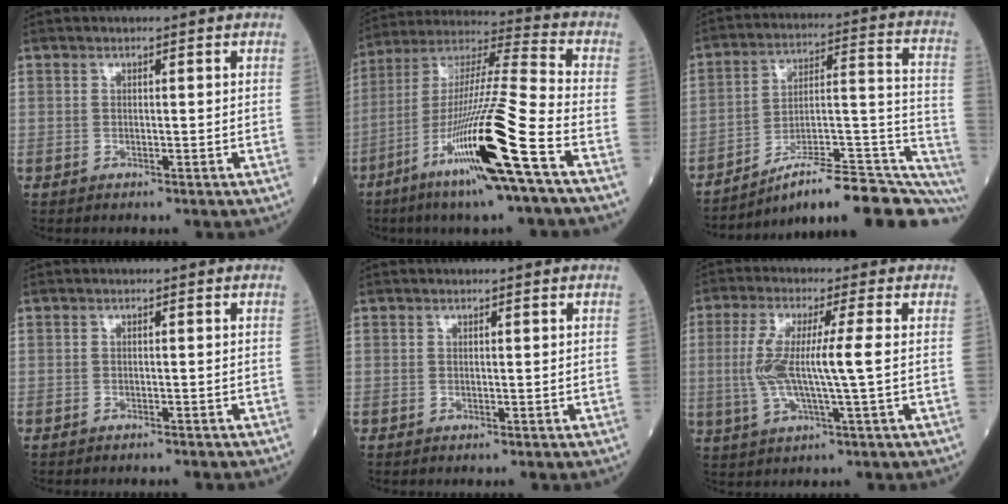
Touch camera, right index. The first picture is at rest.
{"total": 20.0, "force": [-8.8, -0.9, 17.9], "torque": [-0.357, -0.036, -0.168]}
{"total": 24.3, "force": [-20.2, 3.1, 13.0], "torque": [-0.100, 0.035, -0.293]}
{"total": 2.0, "force": [-1.9, 0.0, 0.5], "torque": [-0.011, -0.002, -0.025]}
{"total": 0.0}
{"total": 8.2, "force": [-0.1, -0.1, 8.2], "torque": [-0.177, 0.001, -0.004]}